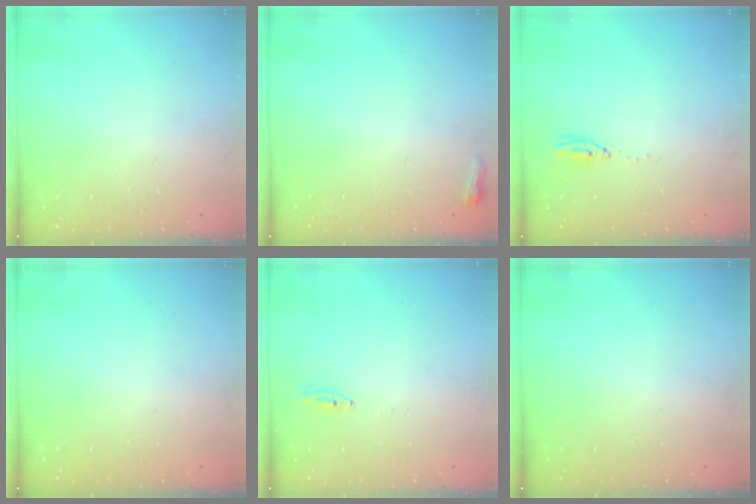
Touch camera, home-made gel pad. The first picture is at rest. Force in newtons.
{"total": 3.5, "press": 3.4, "slide": 0.8}
{"total": 3.7, "press": 3.4, "slide": 1.4}
{"total": 0.0}
{"total": 2.0, "press": 2.0, "slide": 0.2}
{"total": 0.0}